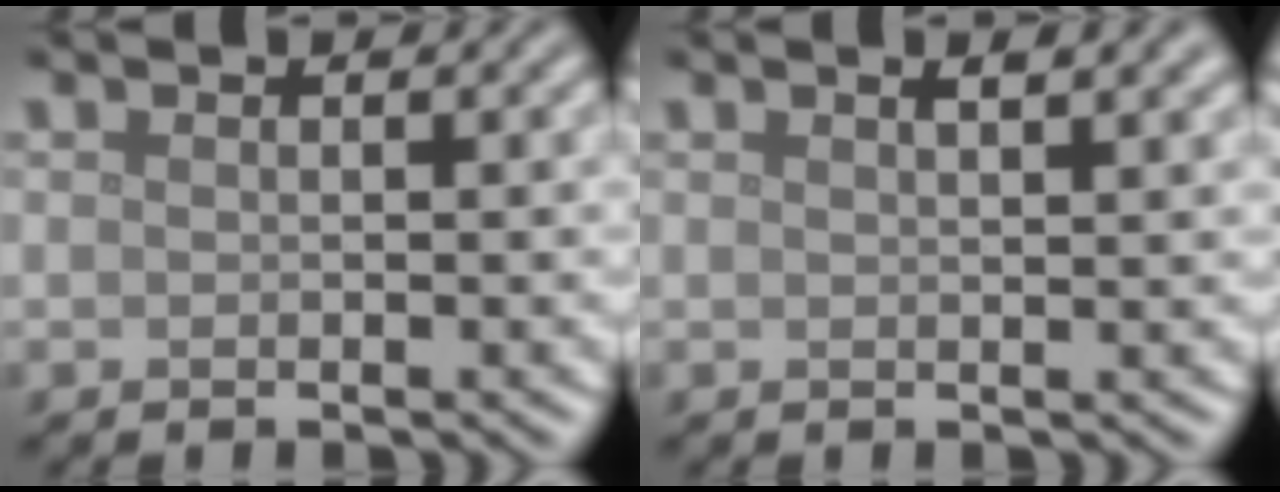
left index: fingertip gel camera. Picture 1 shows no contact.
{"total": 2.7, "force": [1.5, 1.0, 2.0], "torque": [-0.012, 0.010, 0.008]}